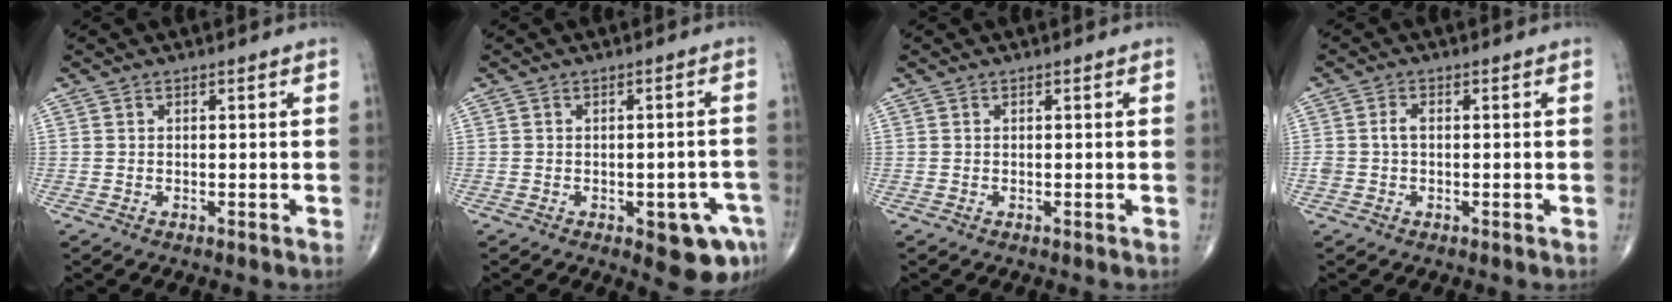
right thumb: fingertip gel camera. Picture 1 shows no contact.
{"total": 7.9, "force": [-3.5, 3.2, 6.3], "torque": [-0.054, 0.012, -0.036]}
{"total": 0.0}
{"total": 2.2, "force": [-0.1, 1.4, 1.7], "torque": [-0.036, 0.006, -0.002]}